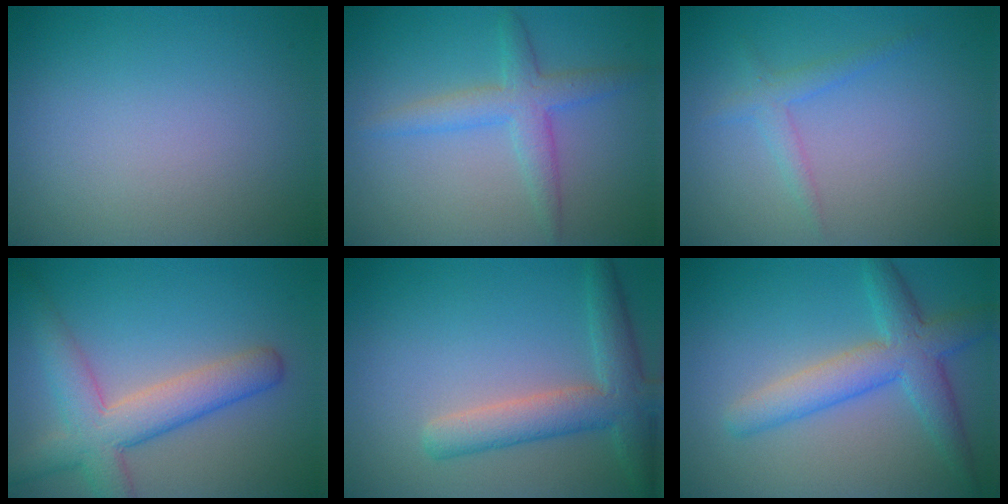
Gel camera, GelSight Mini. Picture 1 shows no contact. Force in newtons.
{"total": 3.2, "press": 3.2, "slide": 0.1}
{"total": 1.6, "press": 1.6, "slide": 0.2}
{"total": 6.1, "press": 6.1, "slide": 0.3}
{"total": 4.8, "press": 4.8, "slide": 0.1}
{"total": 5.1, "press": 5.1, "slide": 0.1}